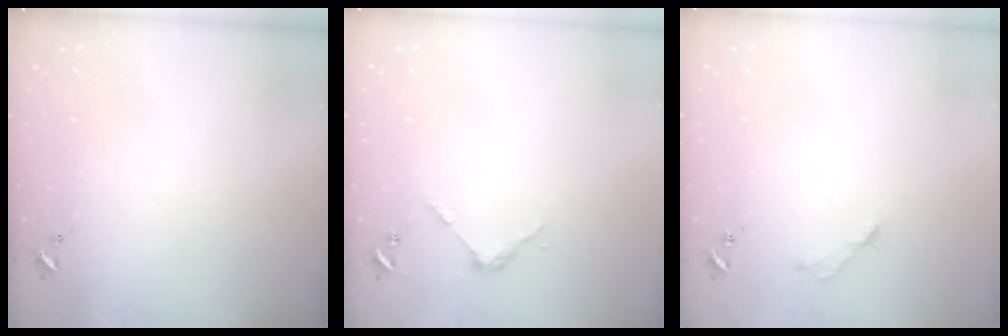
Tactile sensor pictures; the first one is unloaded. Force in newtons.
{"total": 3.7, "press": 3.7, "slide": 0.3}
{"total": 2.8, "press": 2.8, "slide": 0.4}